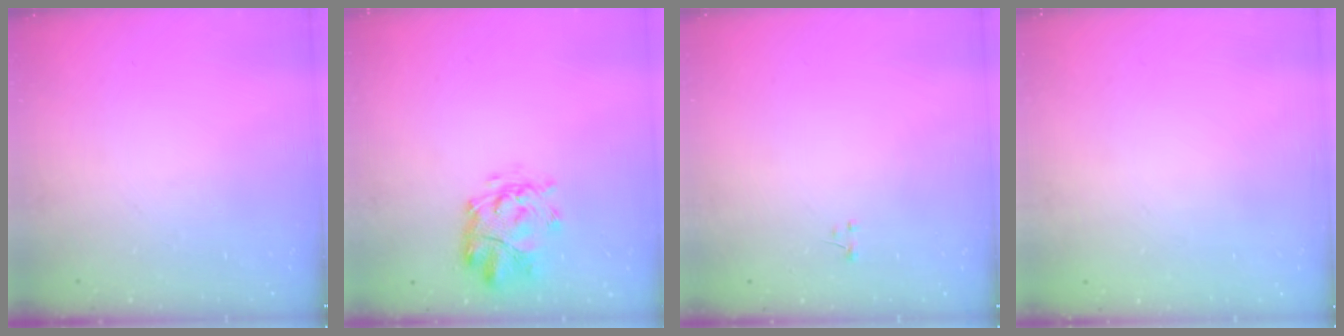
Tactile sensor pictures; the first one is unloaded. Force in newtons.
{"total": 3.9, "press": 3.5, "slide": 1.7}
{"total": 0.0}
{"total": 1.9, "press": 1.9, "slide": 0.2}